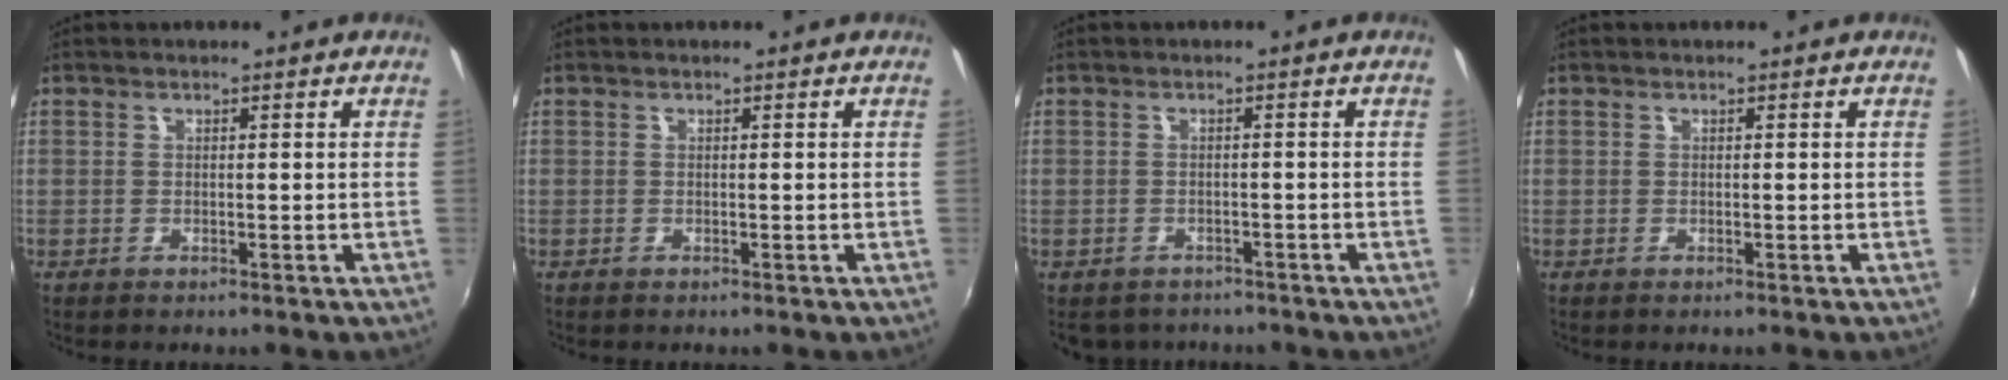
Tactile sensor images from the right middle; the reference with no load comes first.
{"total": 0.0}
{"total": 4.8, "force": [-4.0, 2.4, 1.2], "torque": [-0.031, -0.017, -0.056]}
{"total": 0.0}